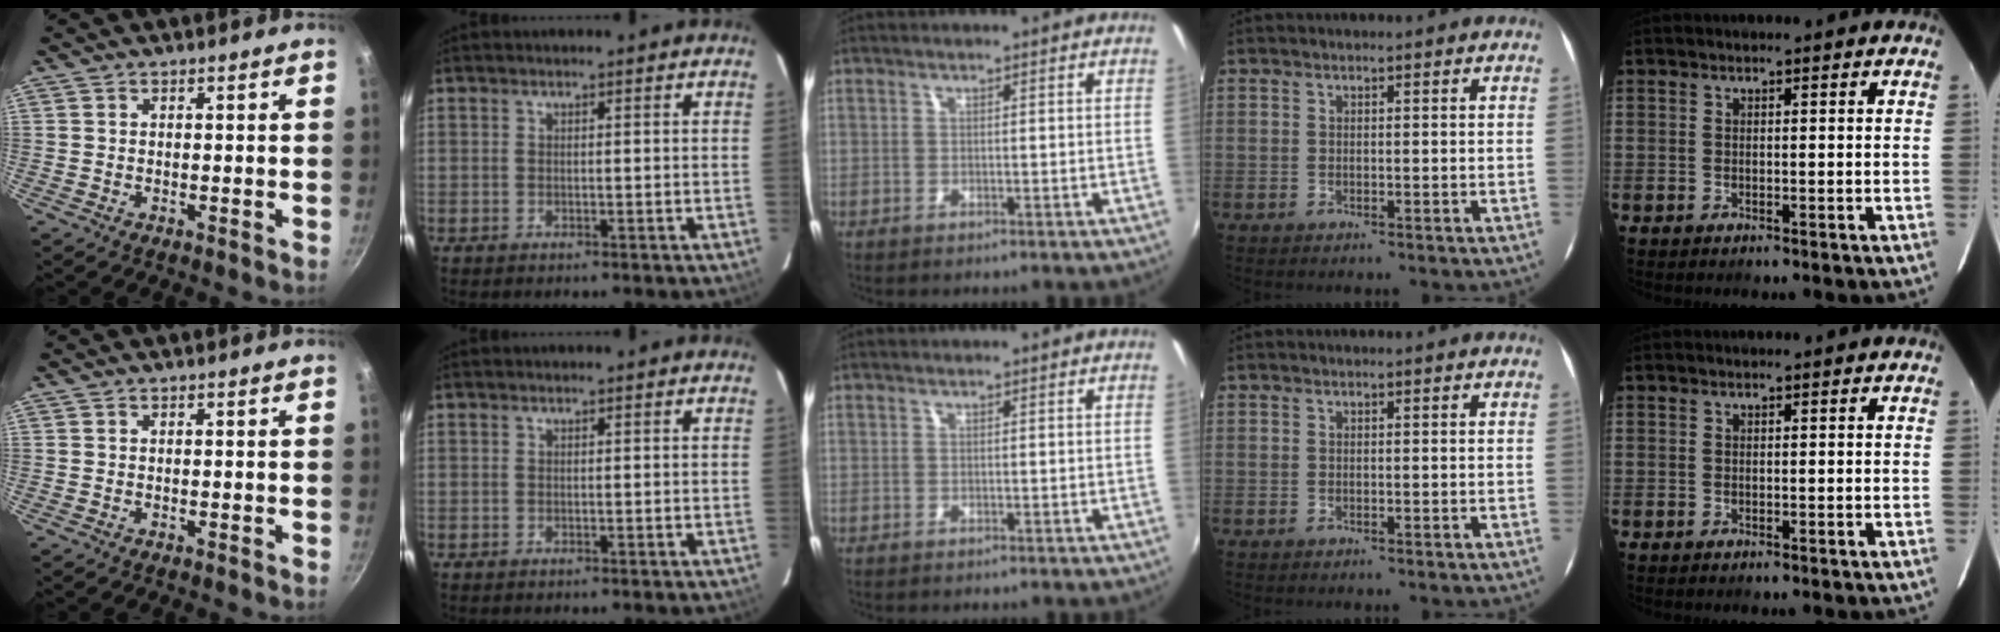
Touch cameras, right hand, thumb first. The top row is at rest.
{}